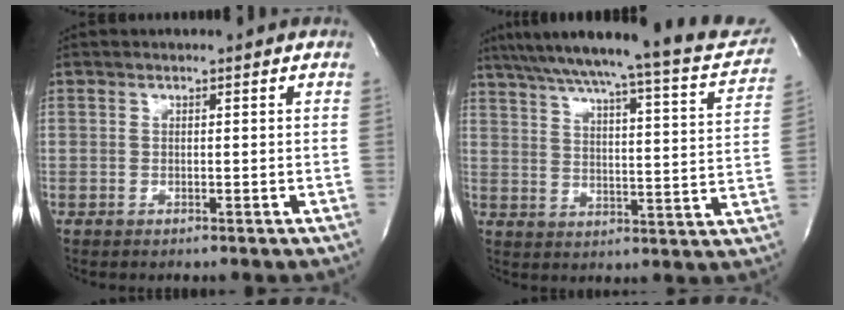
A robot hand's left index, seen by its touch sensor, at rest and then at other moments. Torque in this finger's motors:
{"motor_torque": [0.50, -0.52, 0.53, 0.14]}